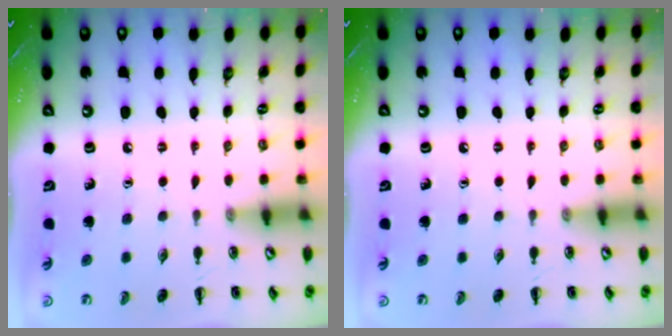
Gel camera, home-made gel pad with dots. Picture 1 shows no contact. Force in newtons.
{"total": 0.0}